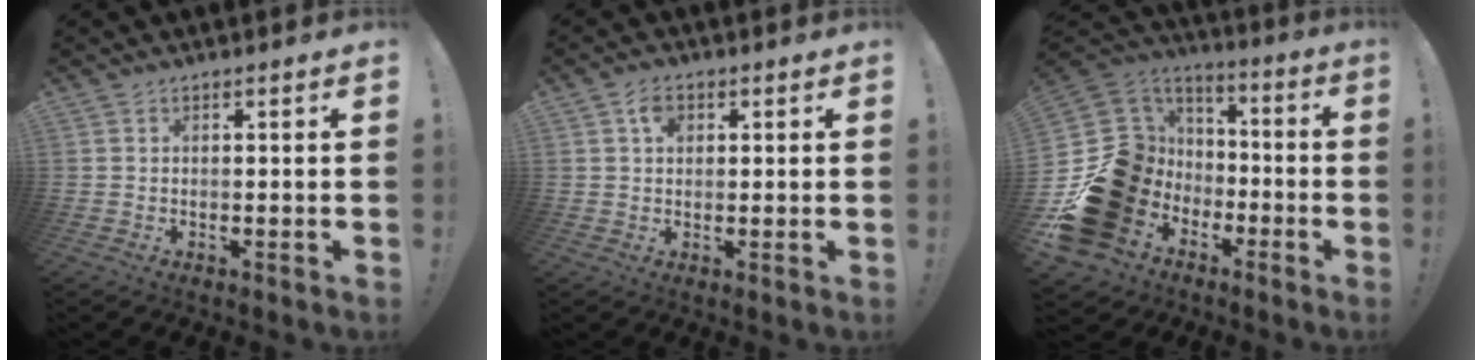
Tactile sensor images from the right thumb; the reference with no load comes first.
{"total": 4.0, "force": [1.3, 3.0, 2.3], "torque": [-0.028, 0.001, 0.020]}
{"total": 26.4, "force": [-7.4, 21.5, 13.3], "torque": [-0.196, 0.013, -0.047]}